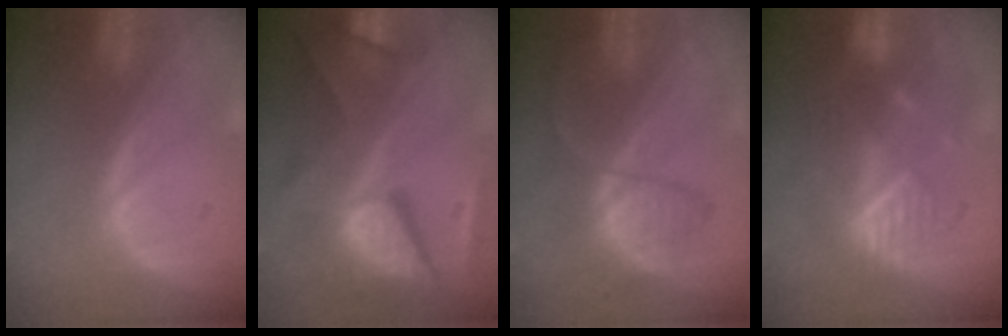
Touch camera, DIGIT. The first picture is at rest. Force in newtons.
{"total": 11.9, "press": 11.9, "slide": 1.1}
{"total": 6.6, "press": 6.2, "slide": 2.3}
{"total": 9.0, "press": 7.9, "slide": 4.4}